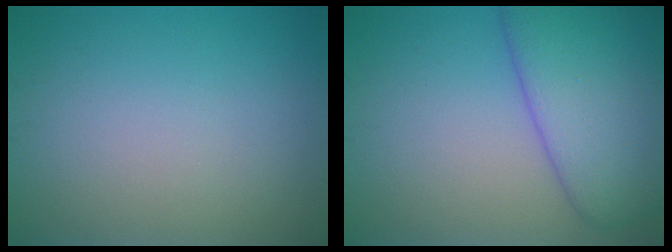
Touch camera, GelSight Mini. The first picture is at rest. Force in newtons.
{"total": 8.2, "press": 8.2, "slide": 0.4}